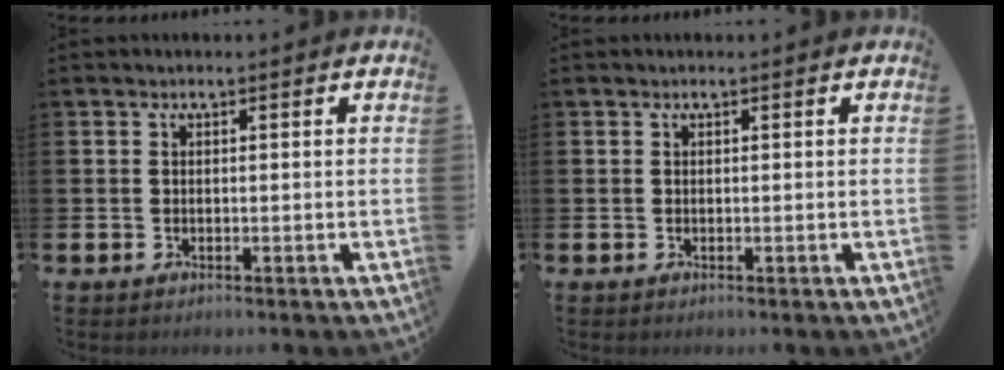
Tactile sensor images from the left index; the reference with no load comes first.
{"total": 0.0}